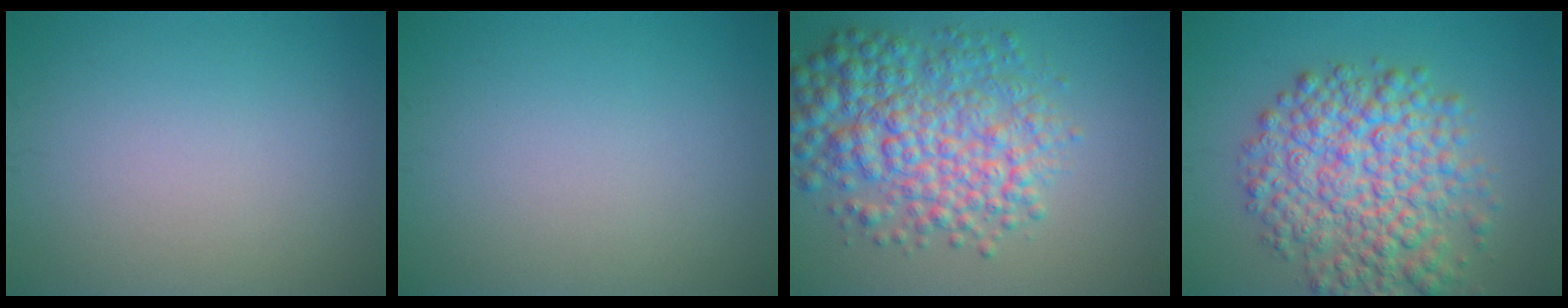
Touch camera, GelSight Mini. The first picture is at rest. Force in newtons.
{"total": 0.0}
{"total": 7.9, "press": 7.9, "slide": 0.1}
{"total": 8.8, "press": 8.8, "slide": 0.2}